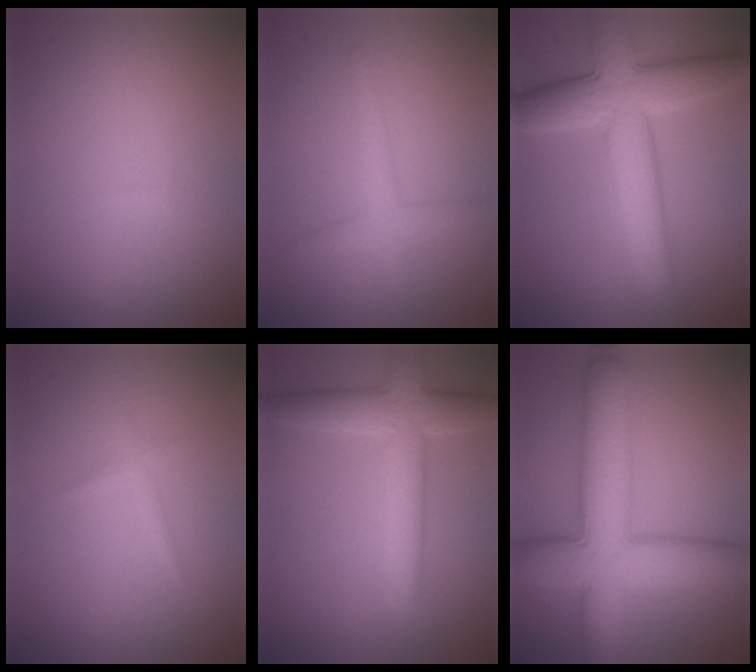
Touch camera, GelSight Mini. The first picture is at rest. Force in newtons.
{"total": 2.2, "press": 2.2, "slide": 0.0}
{"total": 8.2, "press": 8.2, "slide": 0.4}
{"total": 0.8, "press": 0.8, "slide": 0.0}
{"total": 6.0, "press": 6.0, "slide": 0.1}
{"total": 9.6, "press": 9.6, "slide": 0.2}